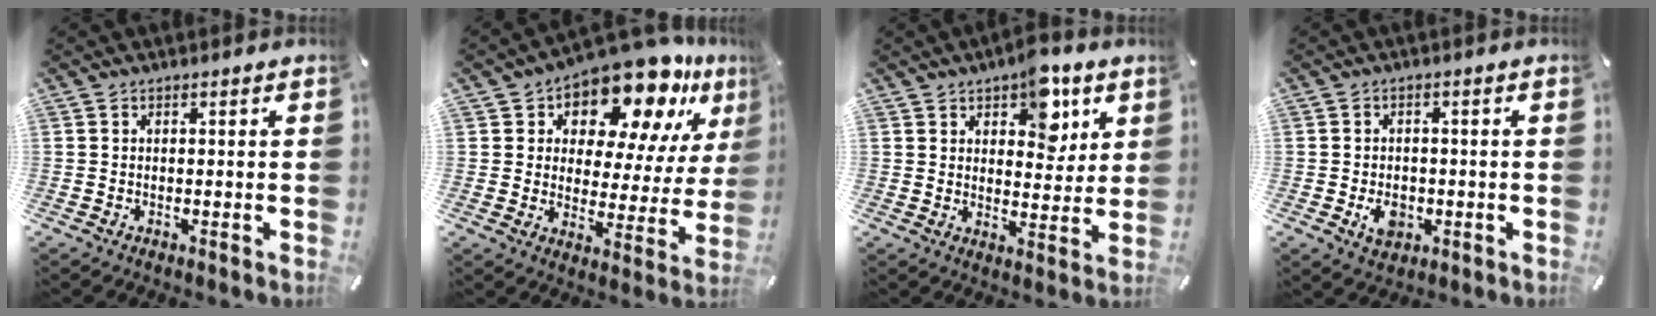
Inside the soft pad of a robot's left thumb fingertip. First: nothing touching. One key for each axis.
{"total": 15.3, "fx": 12.0, "fy": 6.7, "fz": 6.8, "tx": -0.117, "ty": -0.098, "tz": 0.205}
{"total": 9.5, "fx": 5.5, "fy": 5.8, "fz": 5.2, "tx": -0.057, "ty": -0.023, "tz": 0.093}
{"total": 5.1, "fx": -1.3, "fy": 4.0, "fz": 2.9, "tx": -0.045, "ty": -0.004, "tz": -0.025}